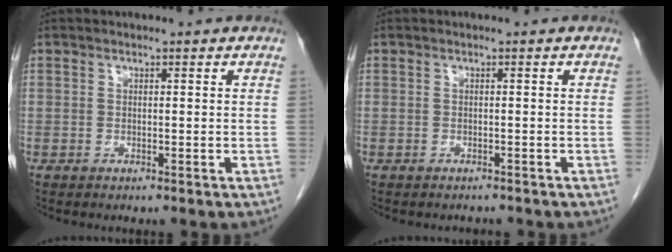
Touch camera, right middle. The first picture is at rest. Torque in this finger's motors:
{"motor_torque": [-0.01, 0.02, -0.04, -0.01]}